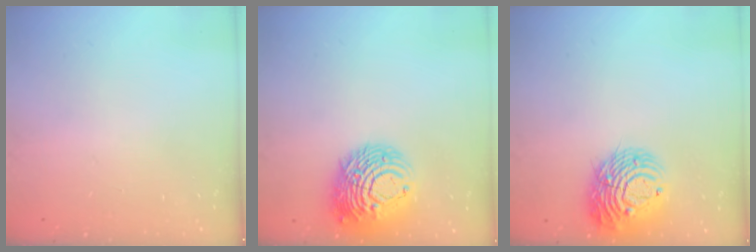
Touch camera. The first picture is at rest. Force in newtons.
{"total": 13.8, "press": 13.7, "slide": 1.8}
{"total": 12.5, "press": 12.4, "slide": 1.5}